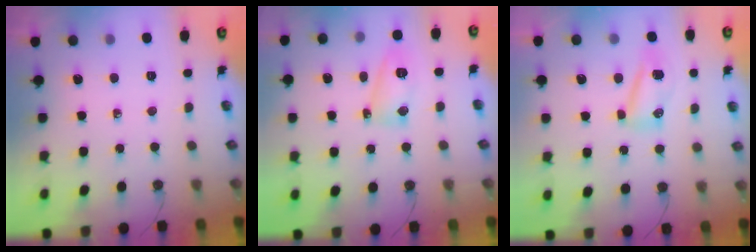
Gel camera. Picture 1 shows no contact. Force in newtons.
{"total": 6.3, "press": 6.2, "slide": 1.1}
{"total": 7.0, "press": 7.0, "slide": 0.6}